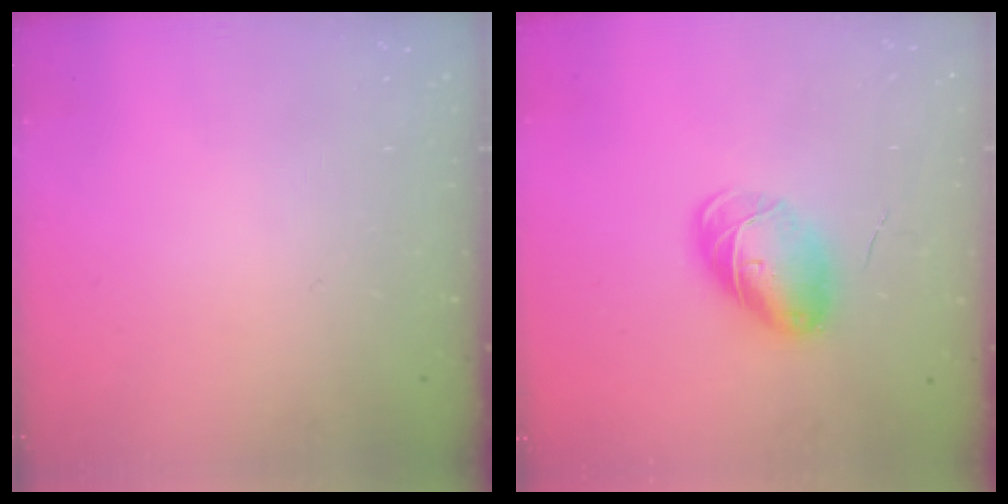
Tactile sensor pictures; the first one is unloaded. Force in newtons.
{"total": 8.6, "press": 8.5, "slide": 1.5}